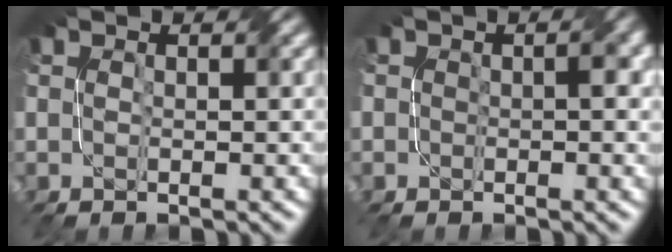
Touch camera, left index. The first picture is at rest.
{"total": 1.2, "force": [-0.4, 0.6, 0.9], "torque": [-0.007, 0.005, -0.004]}